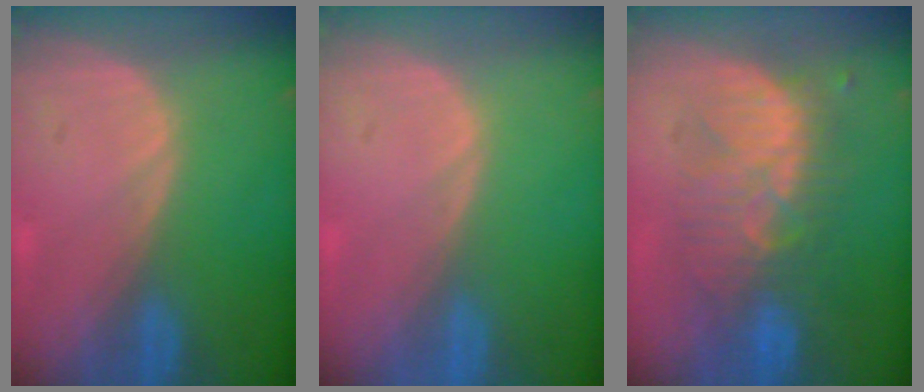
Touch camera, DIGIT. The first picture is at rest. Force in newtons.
{"total": 0.0}
{"total": 8.7, "press": 8.7, "slide": 0.8}